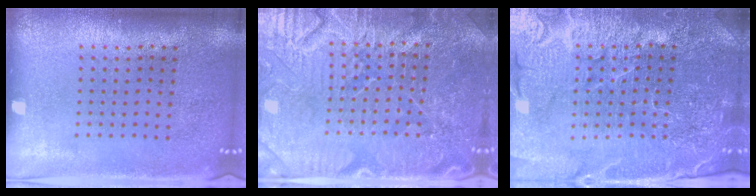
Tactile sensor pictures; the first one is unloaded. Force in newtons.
{"total": 4.9, "press": 4.7, "slide": 1.4}
{"total": 5.4, "press": 4.9, "slide": 2.1}